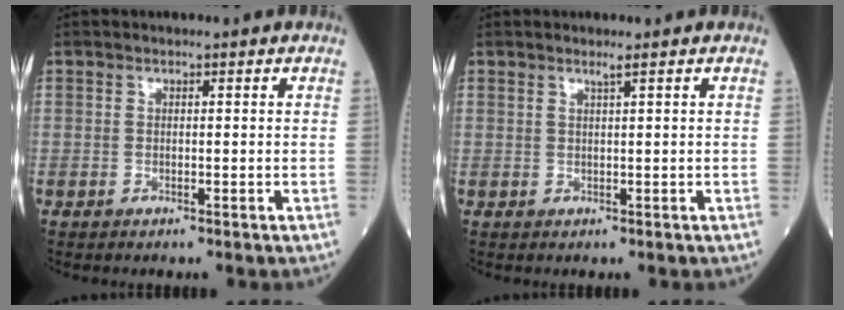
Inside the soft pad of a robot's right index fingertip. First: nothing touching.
{"total": 0.7, "force": [0.5, -0.3, 0.4], "torque": [-0.018, -0.004, 0.017]}